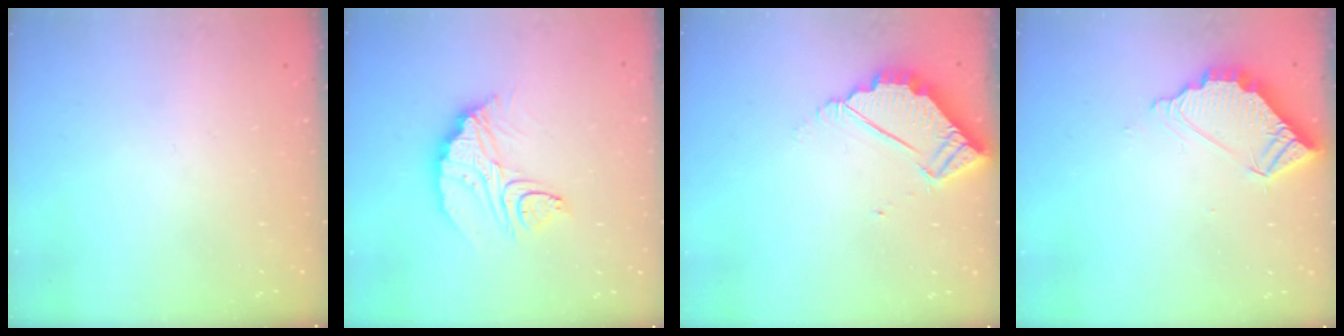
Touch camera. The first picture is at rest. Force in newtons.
{"total": 12.2, "press": 12.2, "slide": 1.1}
{"total": 4.5, "press": 4.5, "slide": 0.3}
{"total": 6.3, "press": 6.3, "slide": 0.4}